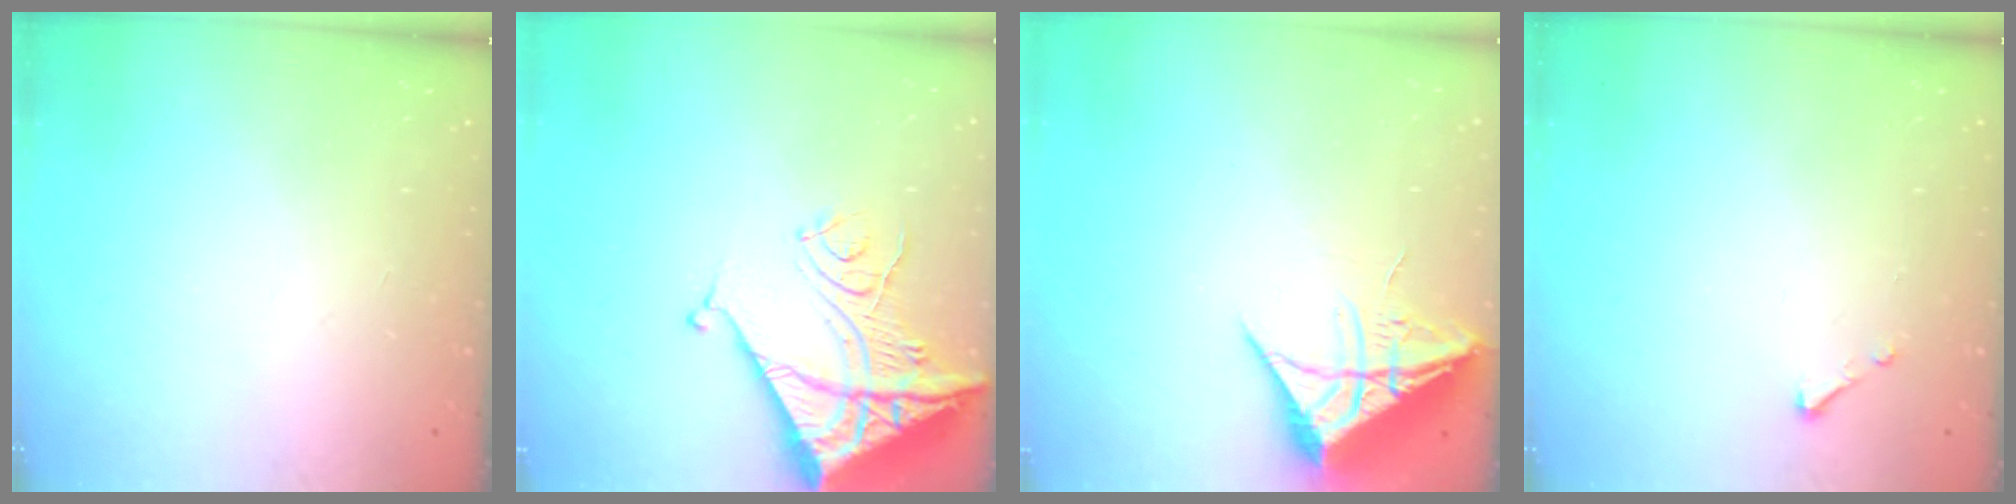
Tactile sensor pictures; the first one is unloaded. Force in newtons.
{"total": 16.7, "press": 16.6, "slide": 1.8}
{"total": 10.0, "press": 9.9, "slide": 1.0}
{"total": 2.5, "press": 2.5, "slide": 0.3}